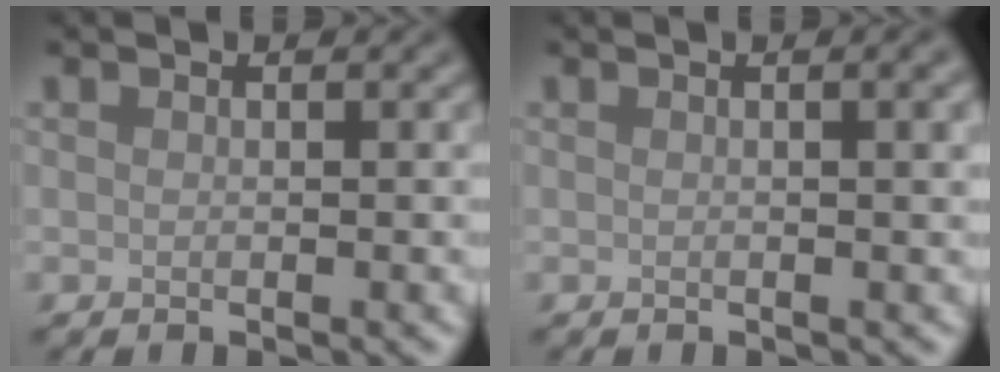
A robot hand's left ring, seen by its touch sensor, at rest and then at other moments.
{"total": 3.5, "force": [0.5, 1.4, 3.1], "torque": [-0.021, 0.011, -0.002]}